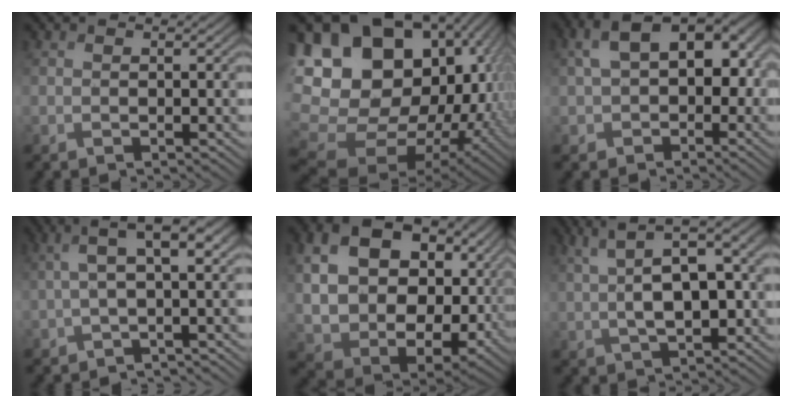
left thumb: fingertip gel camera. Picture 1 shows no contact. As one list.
[{"total": 22.5, "force": [2.4, 16.9, 14.7], "torque": [-0.286, -0.020, 0.062]}, {"total": 11.0, "force": [0.7, 7.9, 7.7], "torque": [-0.145, -0.011, 0.016]}, {"total": 7.0, "force": [-0.1, 2.7, 6.5], "torque": [-0.115, 0.008, -0.009]}, {"total": 16.9, "force": [3.6, 12.6, 10.6], "torque": [-0.232, -0.022, 0.097]}, {"total": 11.2, "force": [2.3, 5.1, 9.7], "torque": [-0.185, 0.008, 0.038]}]